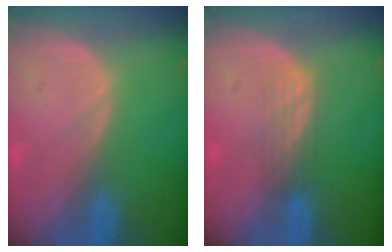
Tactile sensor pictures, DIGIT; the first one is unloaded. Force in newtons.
{"total": 2.9, "press": 2.5, "slide": 1.5}